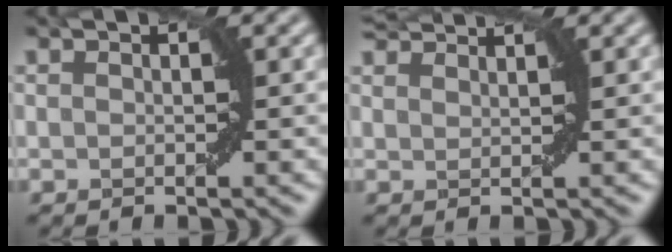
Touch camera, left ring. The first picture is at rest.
{"total": 3.7, "force": [3.5, 0.3, 1.0], "torque": [-0.018, 0.011, 0.050]}